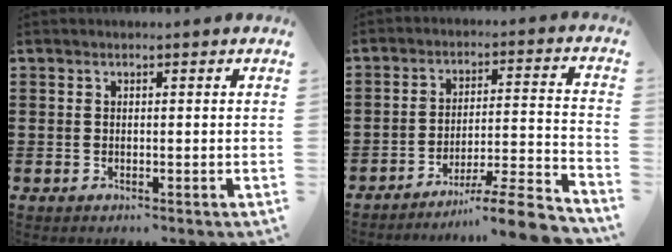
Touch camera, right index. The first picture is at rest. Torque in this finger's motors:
{"motor_torque": [2.14, 0.00, 0.27, 0.08]}